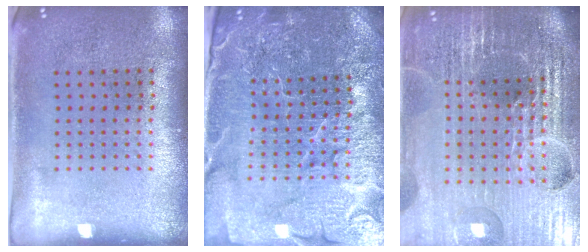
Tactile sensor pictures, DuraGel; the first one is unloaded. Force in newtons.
{"total": 5.6, "press": 5.1, "slide": 2.3}
{"total": 6.7, "press": 5.9, "slide": 3.3}